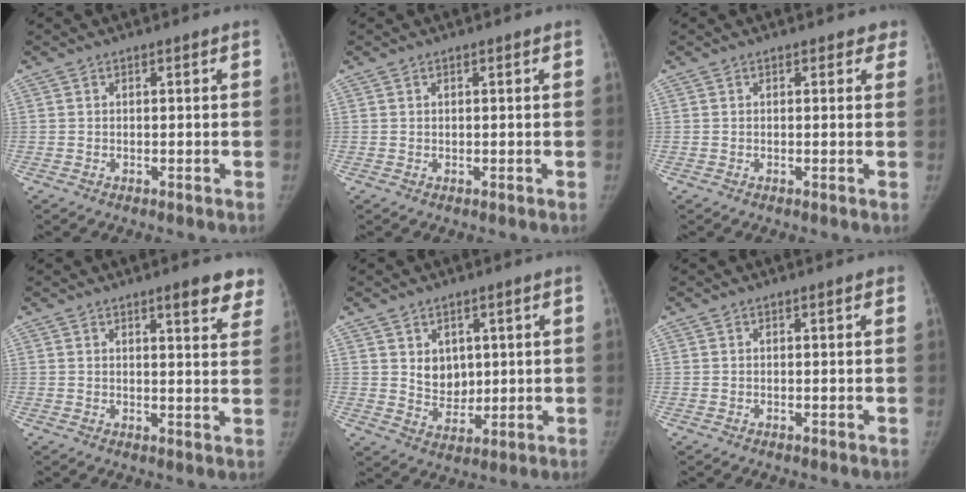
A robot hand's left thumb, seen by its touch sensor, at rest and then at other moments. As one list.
[{"total": 0.0}, {"total": 2.0, "force": [1.4, 1.3, 0.6], "torque": [0.025, -0.002, 0.004]}, {"total": 7.3, "force": [5.2, 1.8, 4.7], "torque": [-0.032, -0.025, 0.059]}, {"total": 6.1, "force": [1.6, 4.8, 3.3], "torque": [-0.023, -0.018, 0.041]}, {"total": 0.6, "force": [0.4, 0.2, 0.5], "torque": [-0.007, 0.000, 0.002]}]